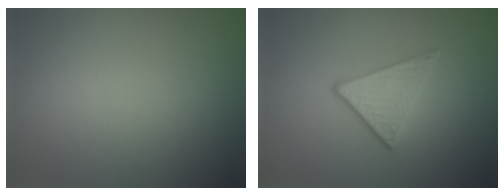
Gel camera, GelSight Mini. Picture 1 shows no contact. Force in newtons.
{"total": 3.6, "press": 2.6, "slide": 2.5}